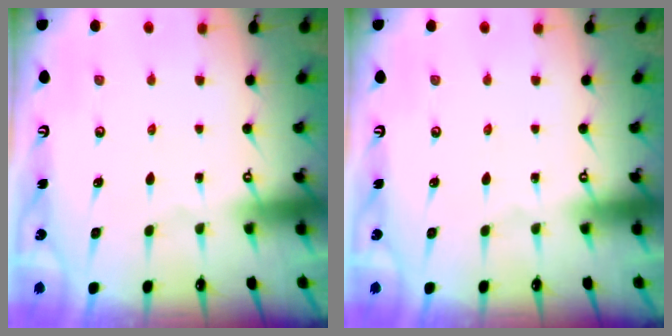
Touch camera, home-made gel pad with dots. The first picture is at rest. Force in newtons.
{"total": 0.0}